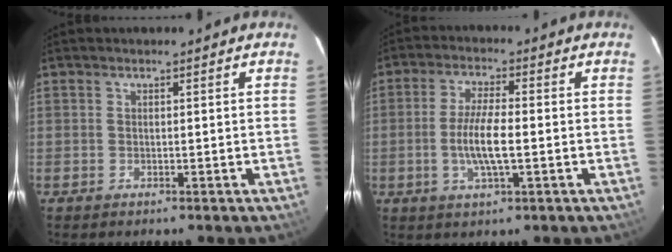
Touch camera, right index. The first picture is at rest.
{"total": 7.3, "force": [-1.3, 1.6, 7.0], "torque": [-0.138, -0.004, -0.025]}